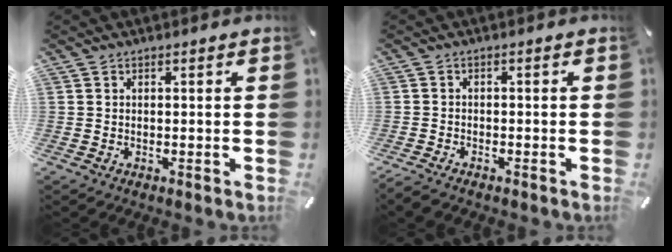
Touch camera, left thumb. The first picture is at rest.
{"total": 1.9, "force": [-1.8, 0.5, 0.6], "torque": [-0.023, 0.002, -0.040]}